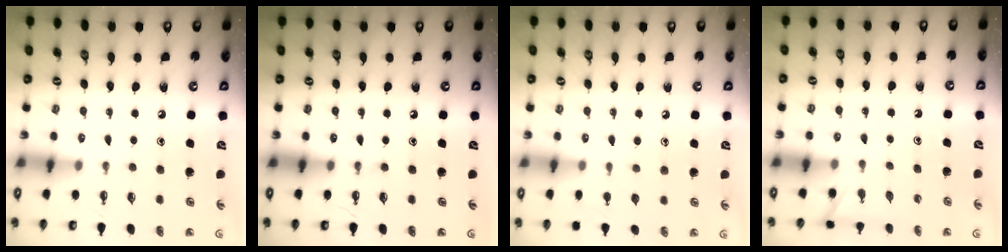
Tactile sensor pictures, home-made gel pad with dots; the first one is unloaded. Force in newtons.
{"total": 0.0}
{"total": 5.6, "press": 5.6, "slide": 0.6}
{"total": 2.7, "press": 2.7, "slide": 0.3}